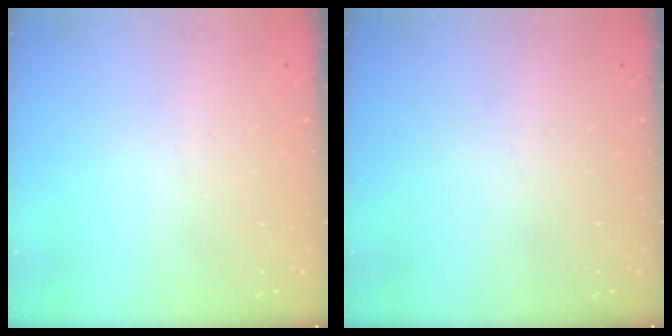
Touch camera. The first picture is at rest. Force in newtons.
{"total": 0.0}